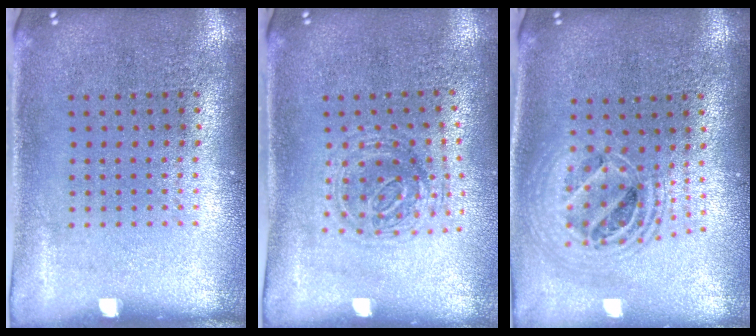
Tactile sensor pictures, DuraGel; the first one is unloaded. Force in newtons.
{"total": 1.0, "press": 0.9, "slide": 0.3}
{"total": 2.0, "press": 1.6, "slide": 1.2}